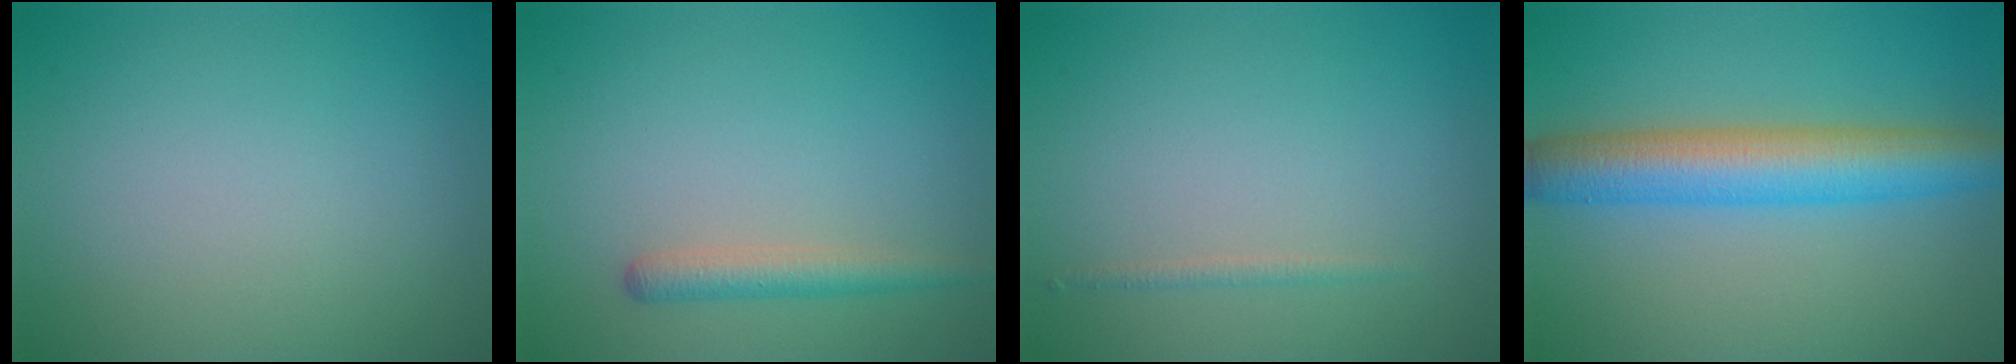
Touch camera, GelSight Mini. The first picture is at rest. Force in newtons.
{"total": 2.2, "press": 2.2, "slide": 0.1}
{"total": 0.8, "press": 0.8, "slide": 0.0}
{"total": 7.1, "press": 7.1, "slide": 0.1}